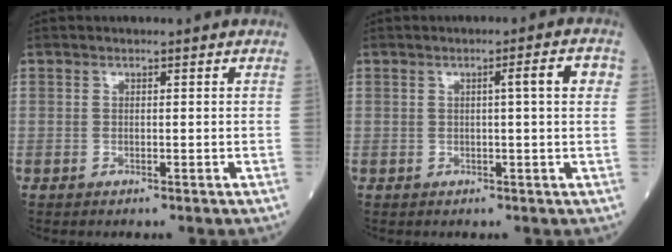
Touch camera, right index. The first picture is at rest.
{"total": 3.9, "force": [0.9, 0.0, 3.8], "torque": [-0.054, 0.011, 0.011]}